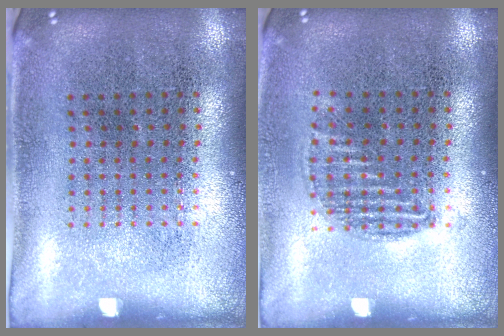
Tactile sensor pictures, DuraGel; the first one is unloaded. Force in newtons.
{"total": 0.9, "press": 0.8, "slide": 0.4}